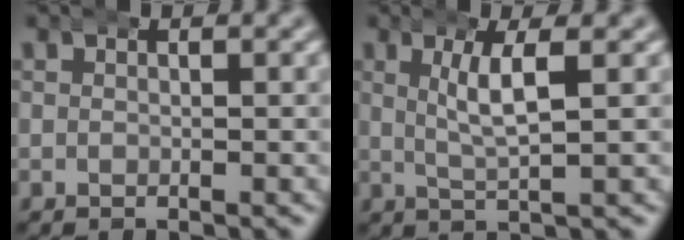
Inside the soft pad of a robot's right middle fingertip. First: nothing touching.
{"total": 3.1, "force": [0.9, 0.0, 3.0], "torque": [-0.056, 0.000, 0.020]}